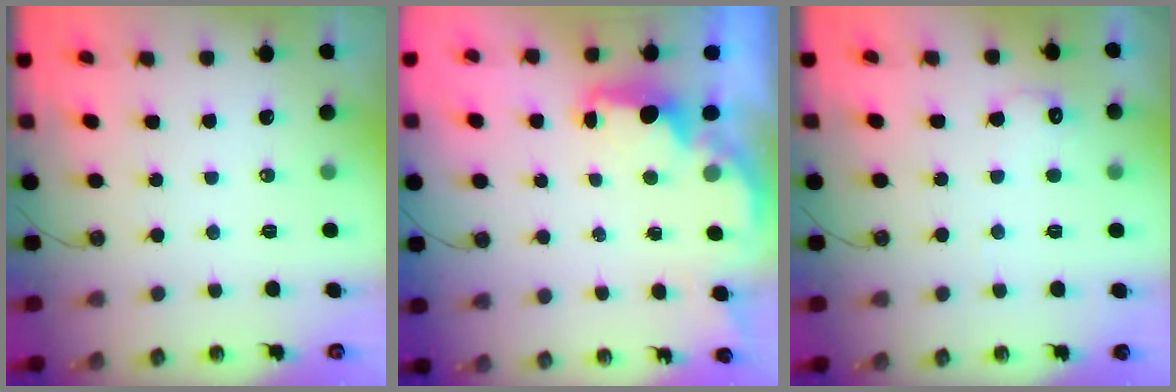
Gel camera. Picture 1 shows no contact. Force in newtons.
{"total": 2.4, "press": 2.2, "slide": 0.8}
{"total": 7.8, "press": 7.7, "slide": 0.5}